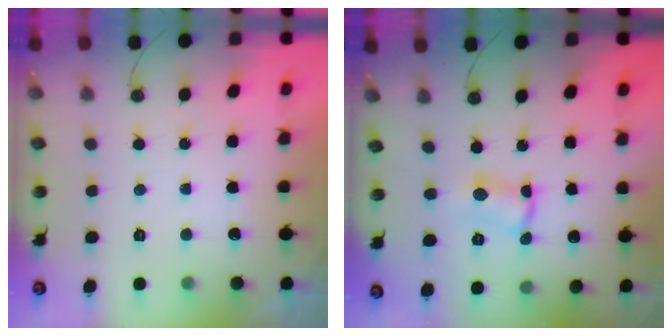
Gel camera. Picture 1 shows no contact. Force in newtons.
{"total": 2.9, "press": 1.4, "slide": 2.5}